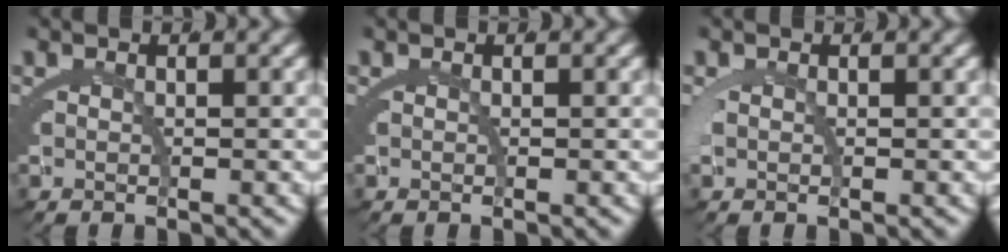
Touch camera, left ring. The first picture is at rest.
{"total": 0.0}
{"total": 0.0}